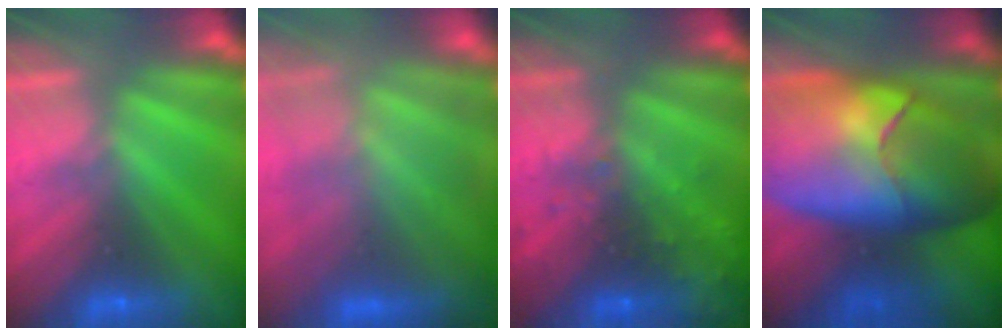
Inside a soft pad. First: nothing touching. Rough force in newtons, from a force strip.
{"total": 8.6}
{"total": 7.2}
{"total": 7.8}